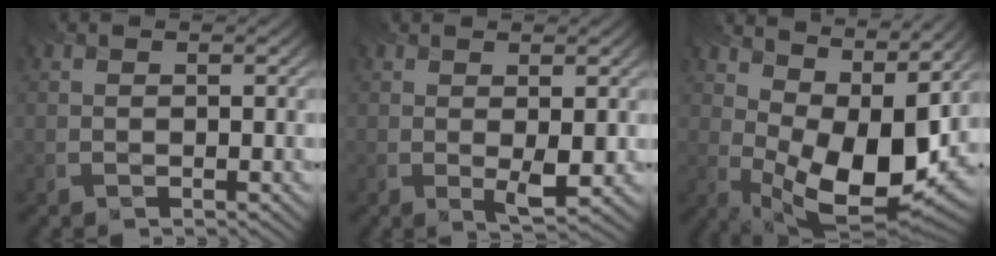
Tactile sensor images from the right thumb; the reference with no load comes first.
{"total": 2.6, "force": [0.4, 0.7, 2.4], "torque": [-0.046, -0.009, 0.012]}
{"total": 13.5, "force": [4.3, 6.6, 11.0], "torque": [-0.199, -0.018, 0.083]}